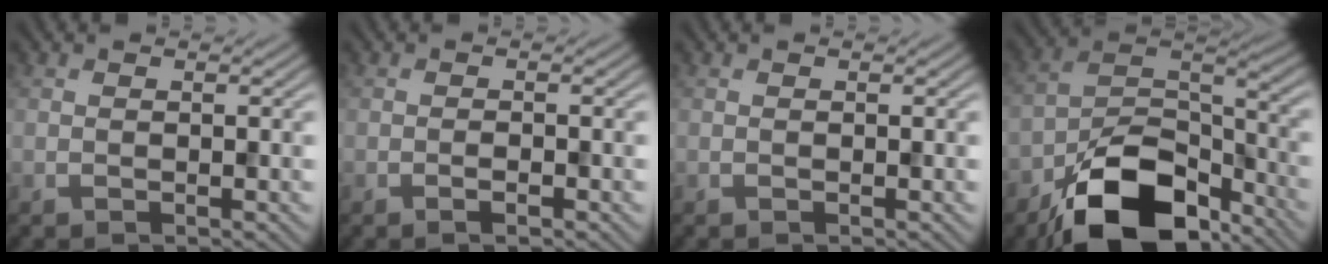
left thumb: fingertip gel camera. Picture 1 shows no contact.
{"total": 1.0, "force": [-0.6, 0.2, 0.8], "torque": [-0.014, 0.000, -0.012]}
{"total": 0.0}
{"total": 14.1, "force": [-9.3, 6.8, 8.1], "torque": [-0.145, -0.009, -0.177]}